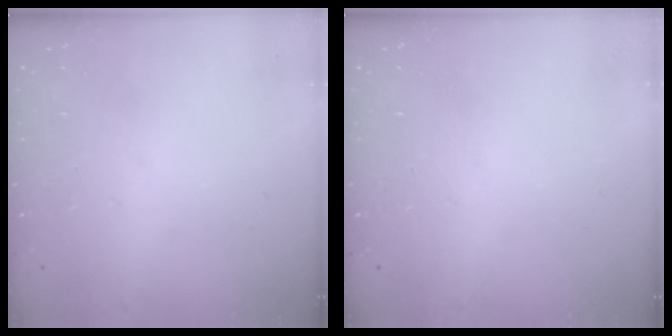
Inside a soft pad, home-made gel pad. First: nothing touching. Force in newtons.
{"total": 0.0}